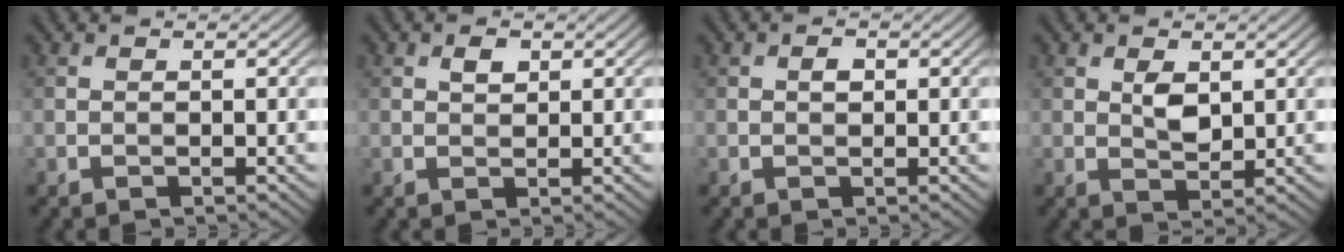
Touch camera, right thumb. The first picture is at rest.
{"total": 1.6, "force": [0.7, 1.0, 1.0], "torque": [-0.017, 0.001, 0.013]}
{"total": 1.1, "force": [0.1, 0.8, 0.8], "torque": [-0.014, 0.001, 0.001]}
{"total": 2.8, "force": [0.9, 1.6, 2.1], "torque": [-0.041, -0.006, 0.019]}